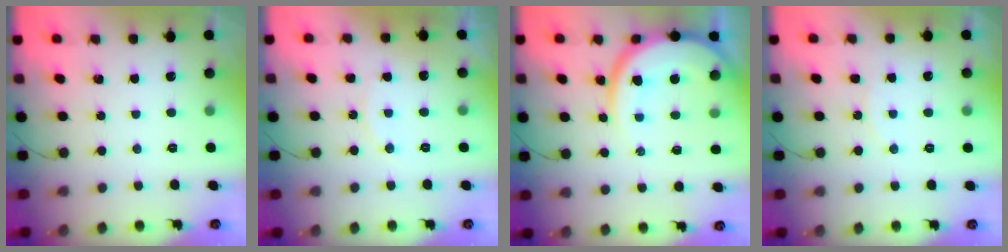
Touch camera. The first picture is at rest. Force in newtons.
{"total": 6.8, "press": 6.8, "slide": 0.5}
{"total": 13.7, "press": 13.6, "slide": 1.9}
{"total": 6.3, "press": 6.3, "slide": 0.4}